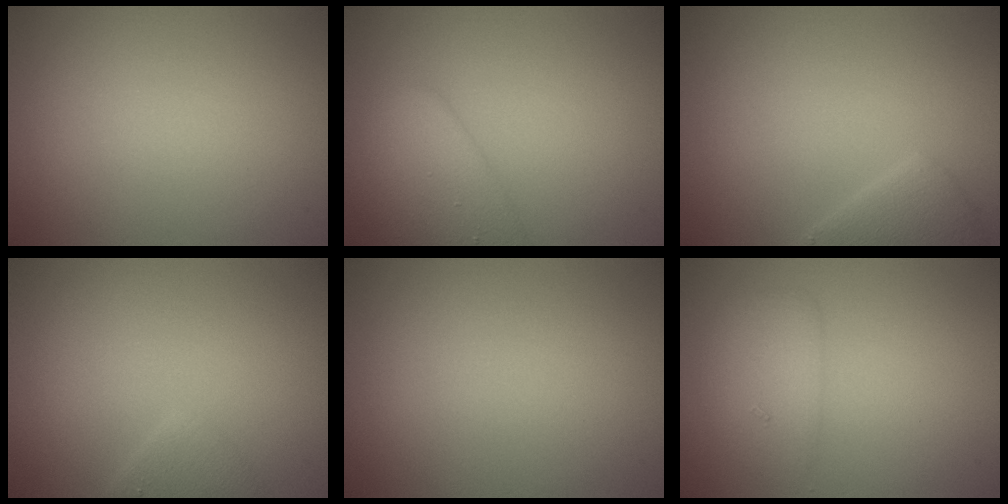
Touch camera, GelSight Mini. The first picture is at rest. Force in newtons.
{"total": 3.6, "press": 3.6, "slide": 0.2}
{"total": 2.3, "press": 2.3, "slide": 0.1}
{"total": 1.5, "press": 1.5, "slide": 0.1}
{"total": 0.0}
{"total": 2.1, "press": 2.1, "slide": 0.1}